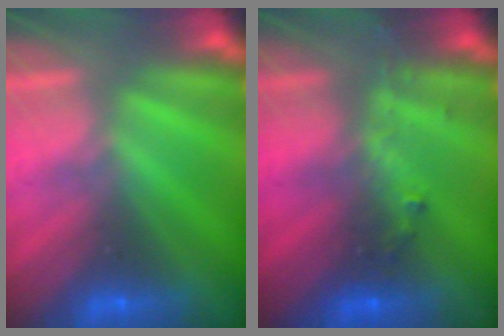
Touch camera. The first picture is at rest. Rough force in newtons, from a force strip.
{"total": 2.8}